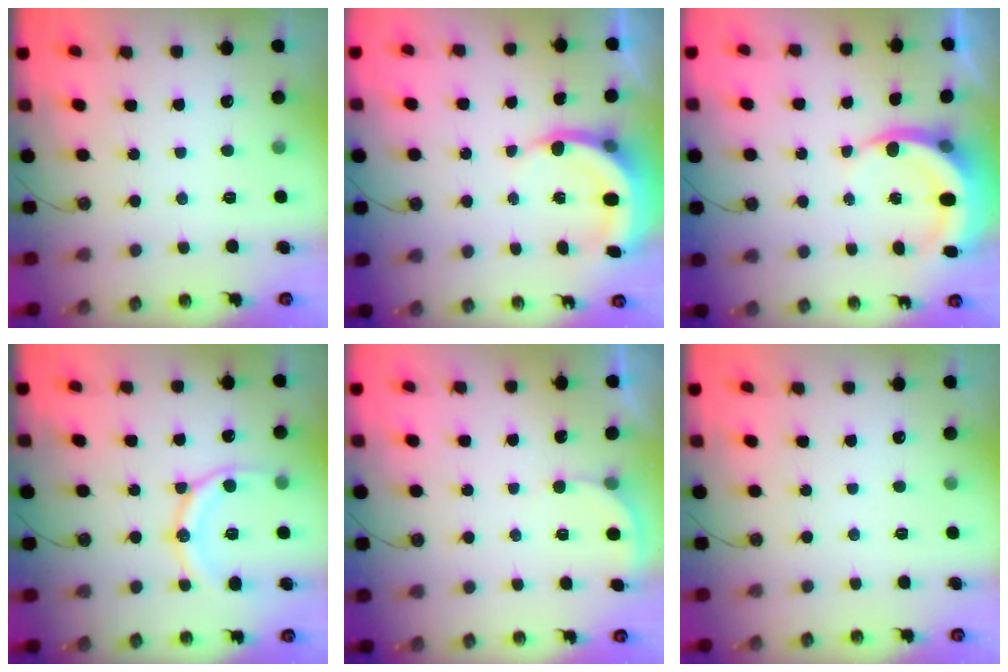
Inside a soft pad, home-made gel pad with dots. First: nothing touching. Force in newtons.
{"total": 5.9, "press": 5.8, "slide": 0.7}
{"total": 7.0, "press": 6.9, "slide": 0.9}
{"total": 13.5, "press": 13.4, "slide": 1.5}
{"total": 2.5, "press": 2.5, "slide": 0.3}
{"total": 0.0}